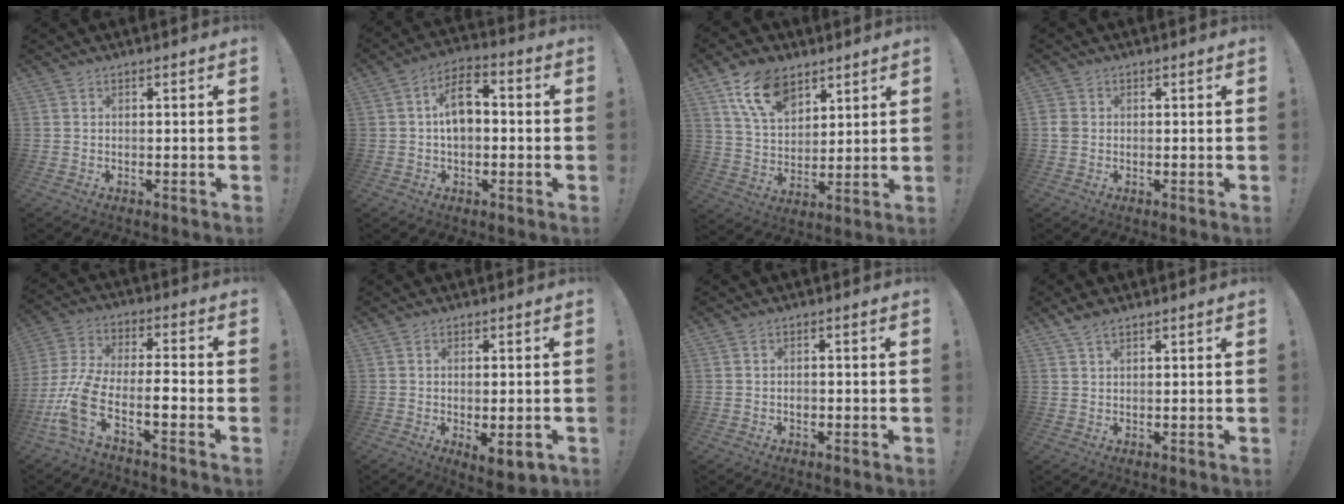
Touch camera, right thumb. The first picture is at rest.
{"total": 9.2, "force": [0.0, 5.8, 7.1], "torque": [-0.106, 0.017, 0.003]}
{"total": 13.7, "force": [8.5, 7.9, 7.2], "torque": [-0.132, -0.032, 0.163]}
{"total": 2.2, "force": [-0.1, 1.9, 1.1], "torque": [-0.019, 0.005, 0.001]}
{"total": 12.6, "force": [-5.5, 5.4, 10.0], "torque": [-0.217, 0.017, -0.096]}
{"total": 4.7, "force": [0.3, 1.2, 4.5], "torque": [-0.060, -0.014, 0.015]}
{"total": 1.2, "force": [-0.7, 0.7, 0.6], "torque": [-0.014, 0.004, -0.012]}
{"total": 3.3, "force": [2.5, 1.2, 1.8], "torque": [-0.029, -0.009, 0.046]}